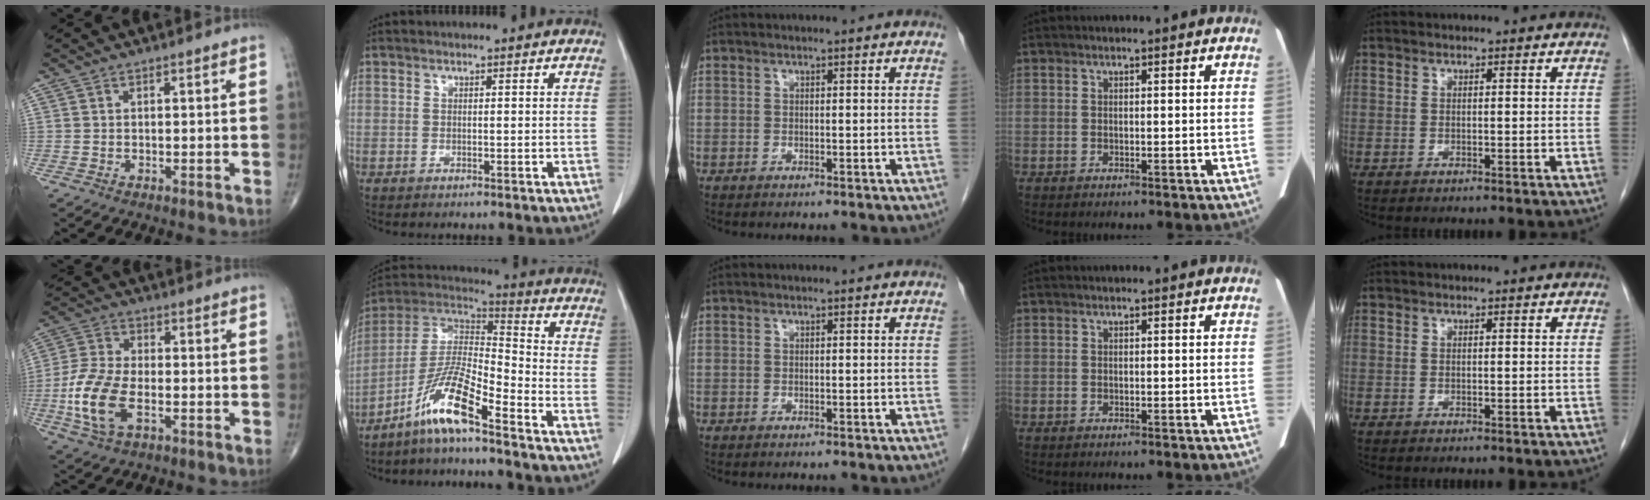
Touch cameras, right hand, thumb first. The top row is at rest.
{"thumb": {"total": 11.8, "force": [-3.4, 6.0, 9.5], "torque": [-0.216, 0.010, -0.069]}, "index": {"total": 11.2, "force": [-7.6, 0.5, 8.2], "torque": [-0.169, 0.002, -0.152]}}